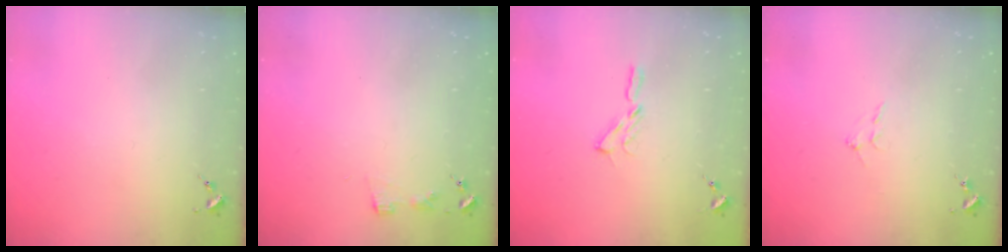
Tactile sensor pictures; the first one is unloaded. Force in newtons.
{"total": 2.9, "press": 2.9, "slide": 0.3}
{"total": 4.0, "press": 4.0, "slide": 0.4}
{"total": 5.0, "press": 5.0, "slide": 0.9}